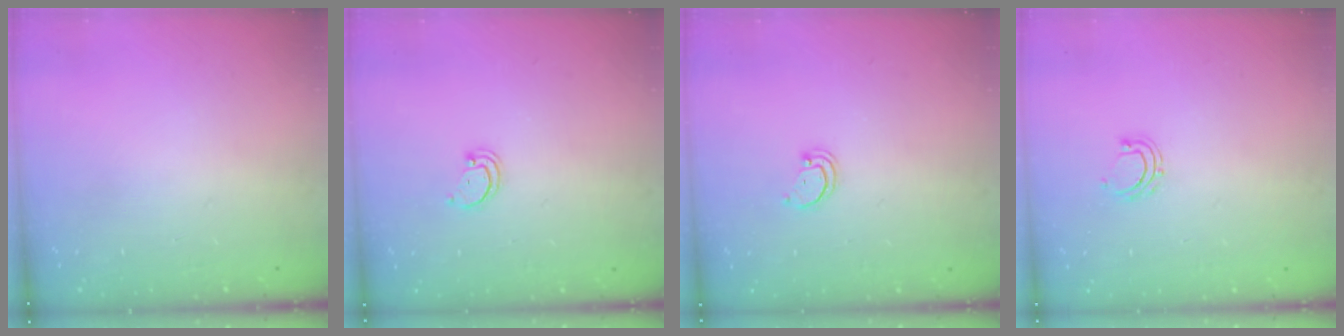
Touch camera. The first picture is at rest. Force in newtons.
{"total": 1.5, "press": 1.5, "slide": 0.1}
{"total": 1.5, "press": 1.5, "slide": 0.1}
{"total": 5.3, "press": 5.2, "slide": 1.1}